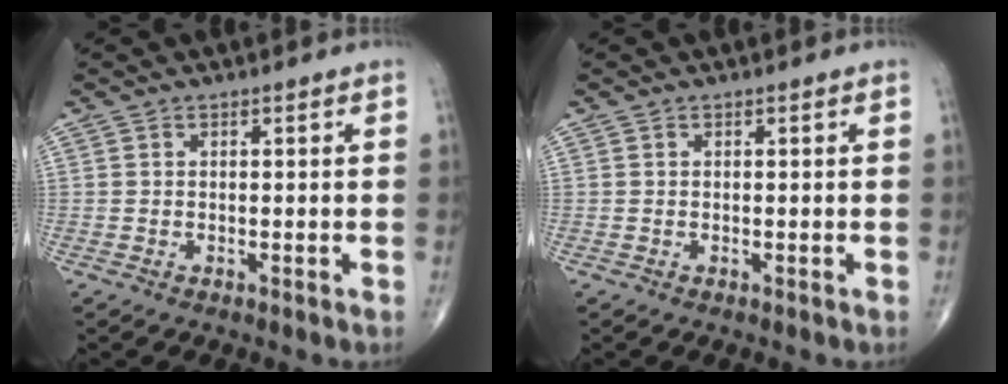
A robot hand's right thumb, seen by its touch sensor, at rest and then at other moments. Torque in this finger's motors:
{"motor_torque": [0.00, 0.00, 0.29, 0.29, 0.03]}